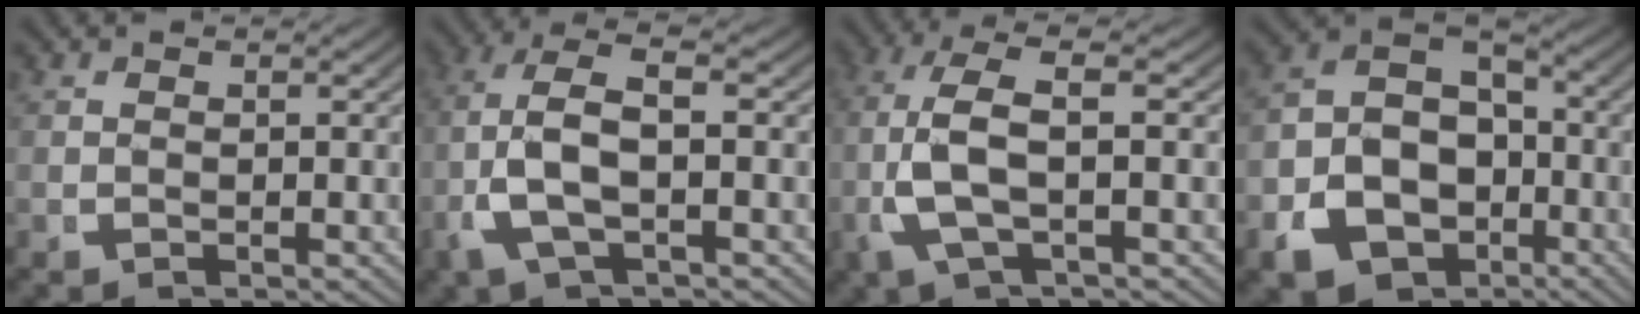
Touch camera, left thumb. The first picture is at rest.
{"total": 7.3, "force": [0.0, 3.7, 6.3], "torque": [-0.166, -0.011, 0.009]}
{"total": 7.6, "force": [0.6, 3.0, 6.9], "torque": [-0.172, -0.004, 0.019]}
{"total": 14.2, "force": [-3.2, 11.7, 7.4], "torque": [-0.149, -0.041, -0.050]}